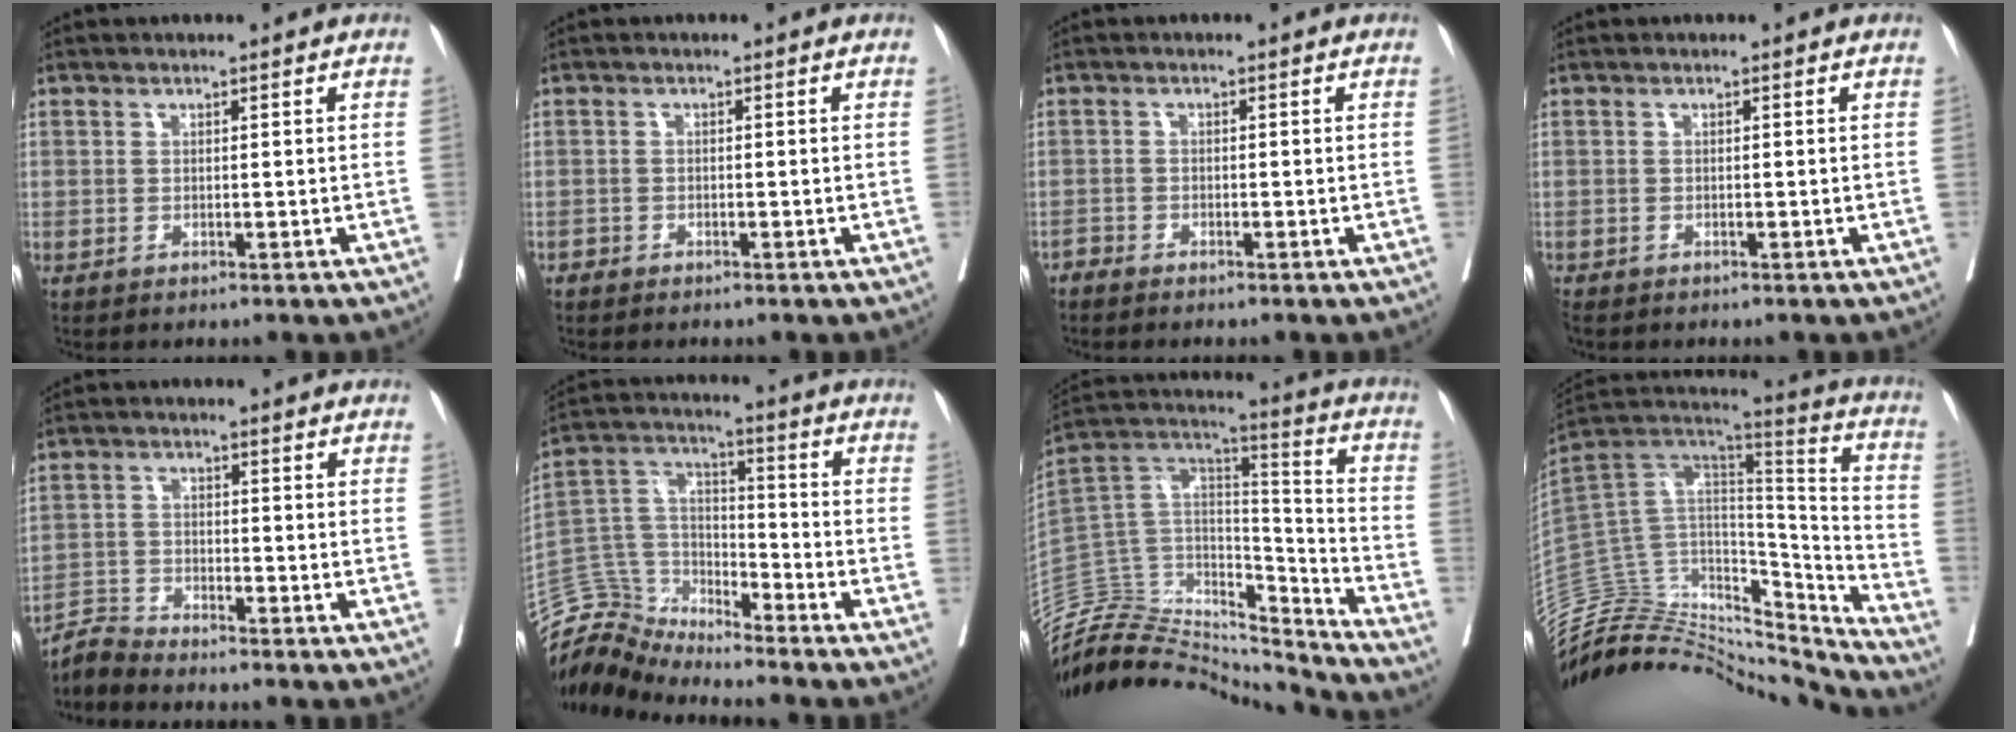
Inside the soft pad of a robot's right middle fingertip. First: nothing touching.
{"total": 0.8, "force": [-0.7, 0.3, 0.0], "torque": [-0.002, 0.002, -0.018]}
{"total": 1.0, "force": [-1.0, 0.0, 0.1], "torque": [-0.001, -0.001, -0.023]}
{"total": 1.0, "force": [-0.9, 0.4, 0.2], "torque": [-0.011, -0.003, -0.018]}
{"total": 3.8, "force": [-3.7, -0.5, -0.7], "torque": [0.015, -0.014, -0.074]}
{"total": 9.7, "force": [-9.6, 1.0, -1.0], "torque": [0.015, 0.065, -0.190]}
{"total": 21.7, "force": [-20.6, 6.1, 2.8], "torque": [-0.052, 0.076, -0.338]}
{"total": 30.6, "force": [-28.8, 7.8, 7.2], "torque": [-0.127, 0.035, -0.439]}